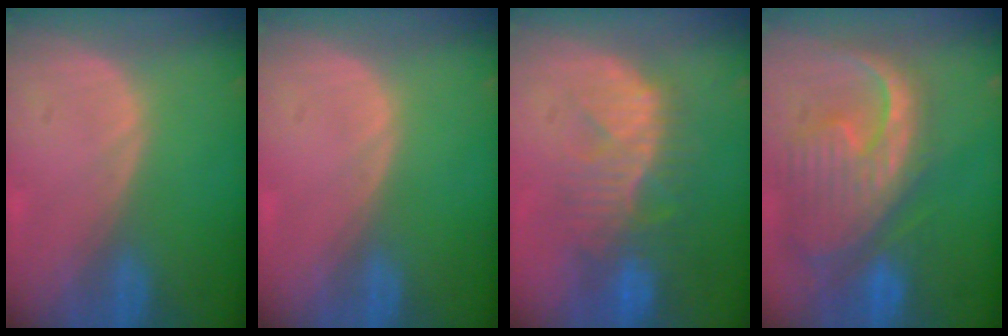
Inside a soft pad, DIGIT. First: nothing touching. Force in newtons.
{"total": 0.0}
{"total": 10.1, "press": 8.9, "slide": 4.7}
{"total": 12.8, "press": 11.0, "slide": 6.6}